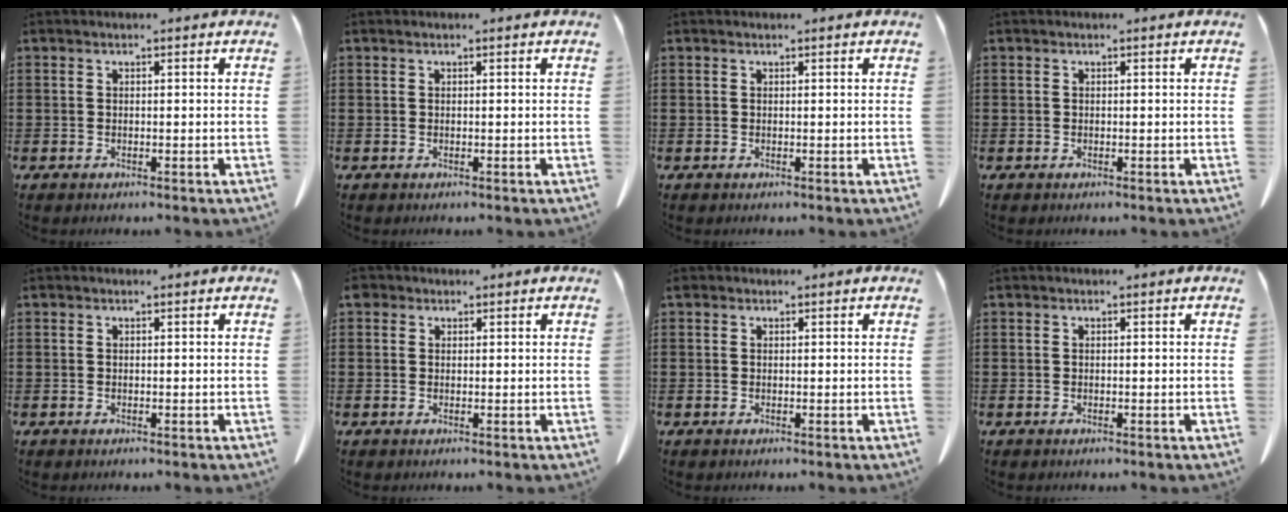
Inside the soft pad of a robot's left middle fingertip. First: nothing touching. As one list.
[{"total": 0.0}, {"total": 0.0}, {"total": 0.0}, {"total": 0.0}, {"total": 1.0, "force": [0.5, 0.8, 0.4], "torque": [-0.011, 0.005, 0.009]}, {"total": 0.0}, {"total": 0.0}]